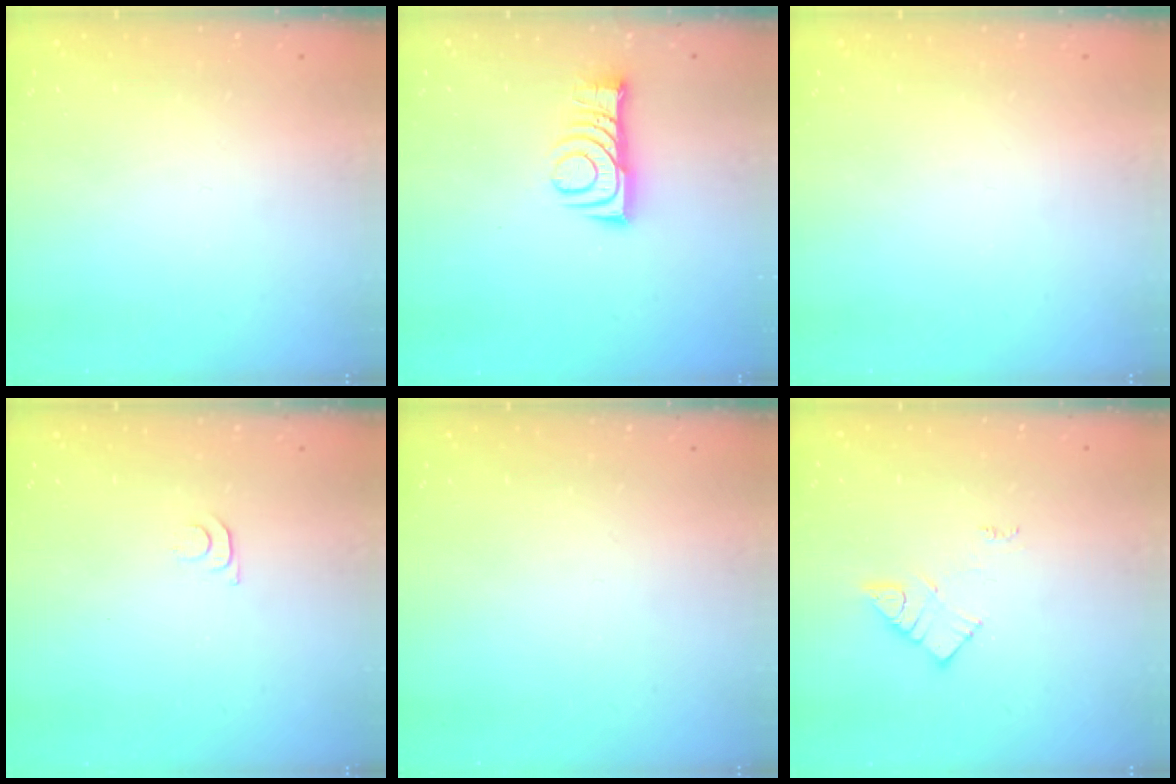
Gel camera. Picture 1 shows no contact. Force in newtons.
{"total": 8.8, "press": 8.8, "slide": 0.8}
{"total": 0.0}
{"total": 4.3, "press": 4.2, "slide": 0.5}
{"total": 0.0}
{"total": 8.2, "press": 8.2, "slide": 0.5}